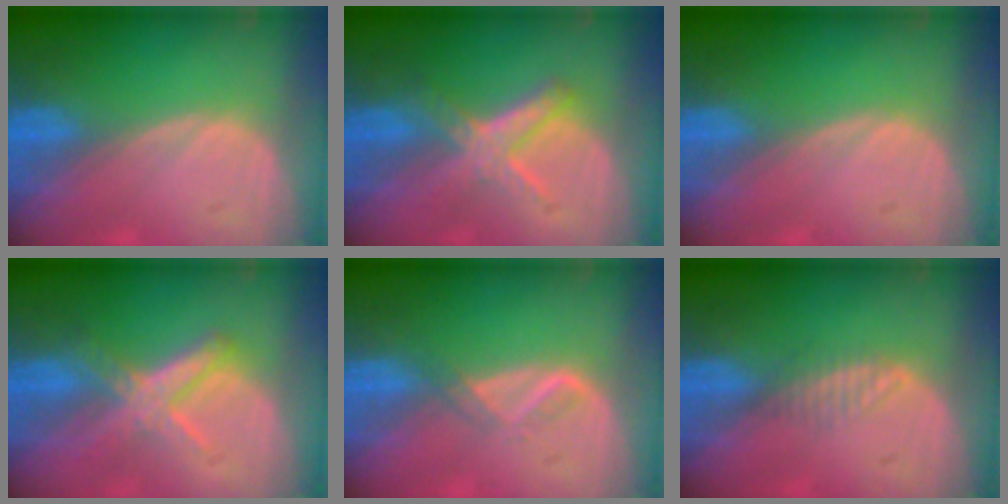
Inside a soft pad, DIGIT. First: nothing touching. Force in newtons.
{"total": 5.7, "press": 5.4, "slide": 1.7}
{"total": 0.0}
{"total": 6.0, "press": 5.4, "slide": 2.5}
{"total": 2.1, "press": 2.0, "slide": 0.6}
{"total": 2.0, "press": 1.8, "slide": 0.8}